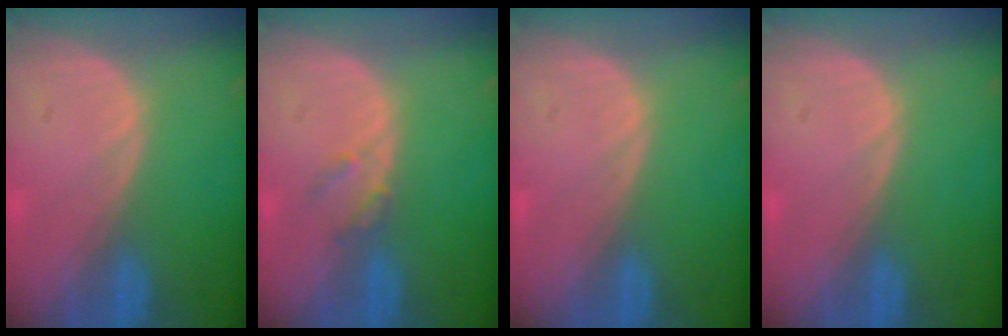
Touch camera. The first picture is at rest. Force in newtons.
{"total": 1.9, "press": 1.9, "slide": 0.1}
{"total": 0.0}
{"total": 0.0}